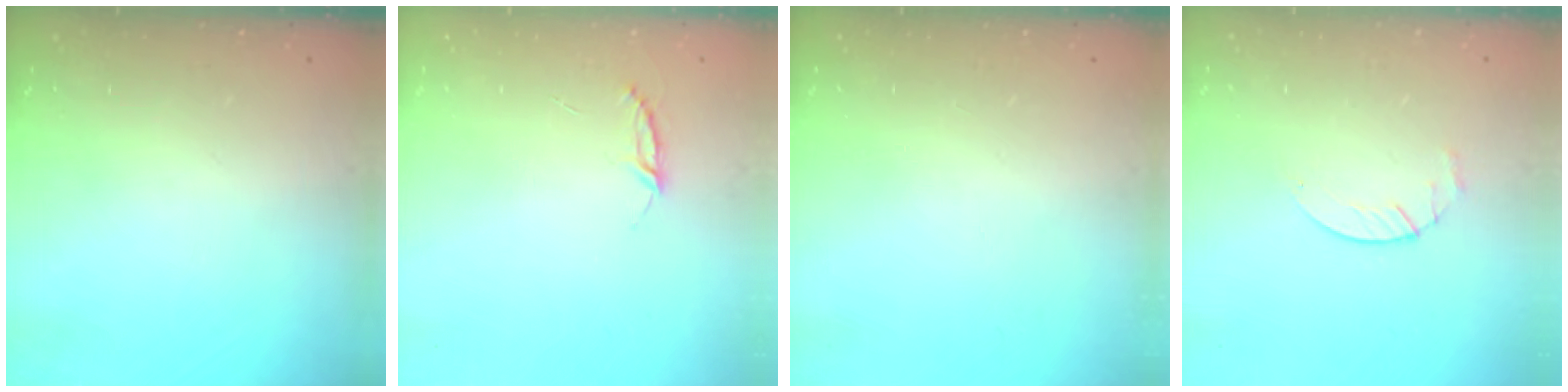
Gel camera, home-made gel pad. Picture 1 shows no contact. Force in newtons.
{"total": 3.9, "press": 3.8, "slide": 0.4}
{"total": 0.0}
{"total": 2.9, "press": 2.9, "slide": 0.4}